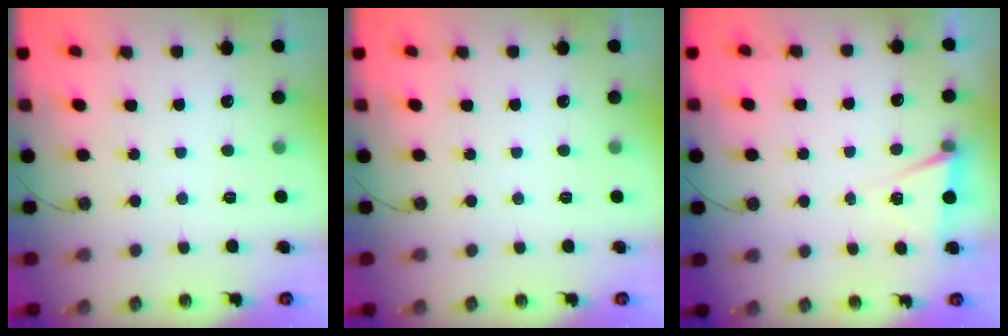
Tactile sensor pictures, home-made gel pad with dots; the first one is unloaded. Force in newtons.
{"total": 0.0}
{"total": 5.6, "press": 3.4, "slide": 4.5}